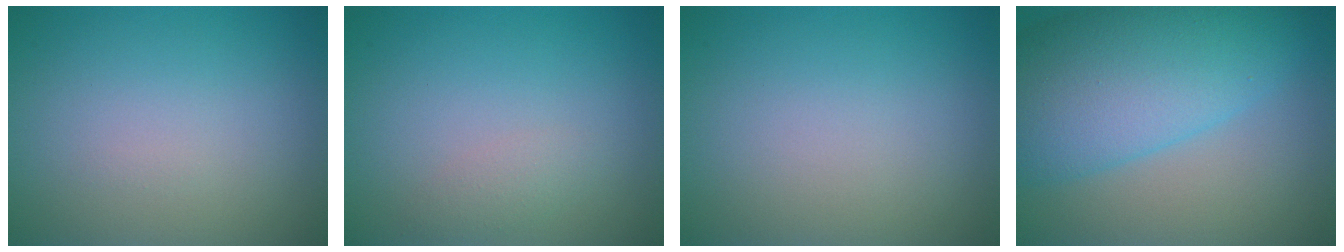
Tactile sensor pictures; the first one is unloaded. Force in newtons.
{"total": 1.1, "press": 1.1, "slide": 0.0}
{"total": 0.0}
{"total": 10.5, "press": 10.4, "slide": 0.2}